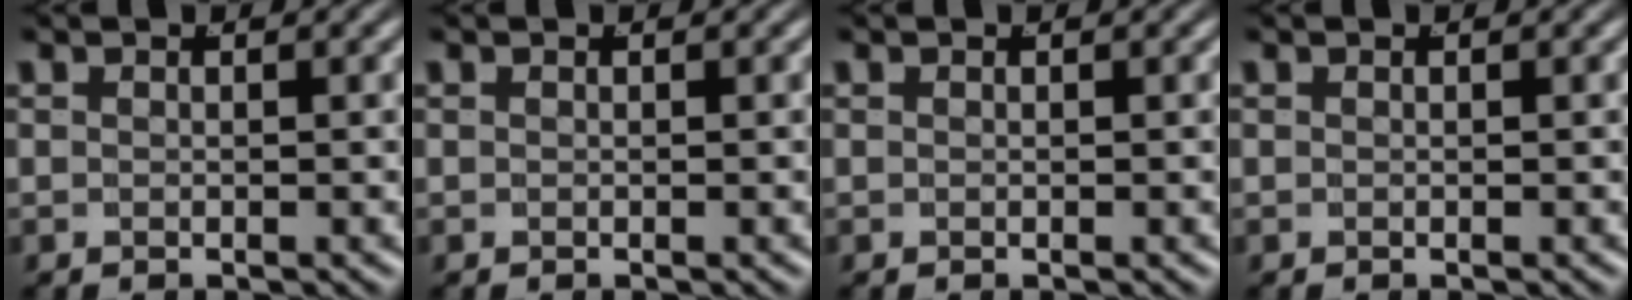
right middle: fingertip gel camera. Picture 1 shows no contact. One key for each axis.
{"total": 0.0}
{"total": 0.0}
{"total": 0.0}